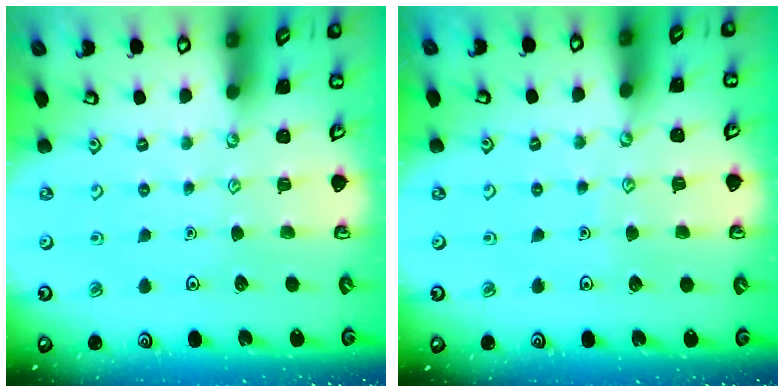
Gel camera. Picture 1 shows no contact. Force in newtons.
{"total": 3.3, "press": 3.3, "slide": 0.2}